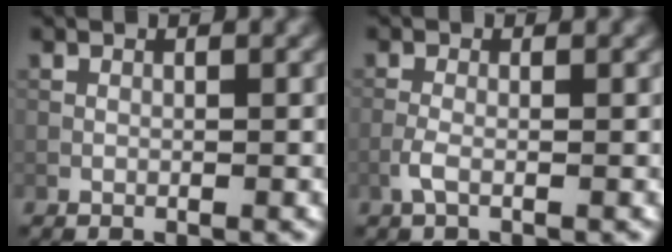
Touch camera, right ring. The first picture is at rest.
{"total": 1.5, "force": [-0.7, 0.4, 1.3], "torque": [-0.030, 0.002, -0.018]}